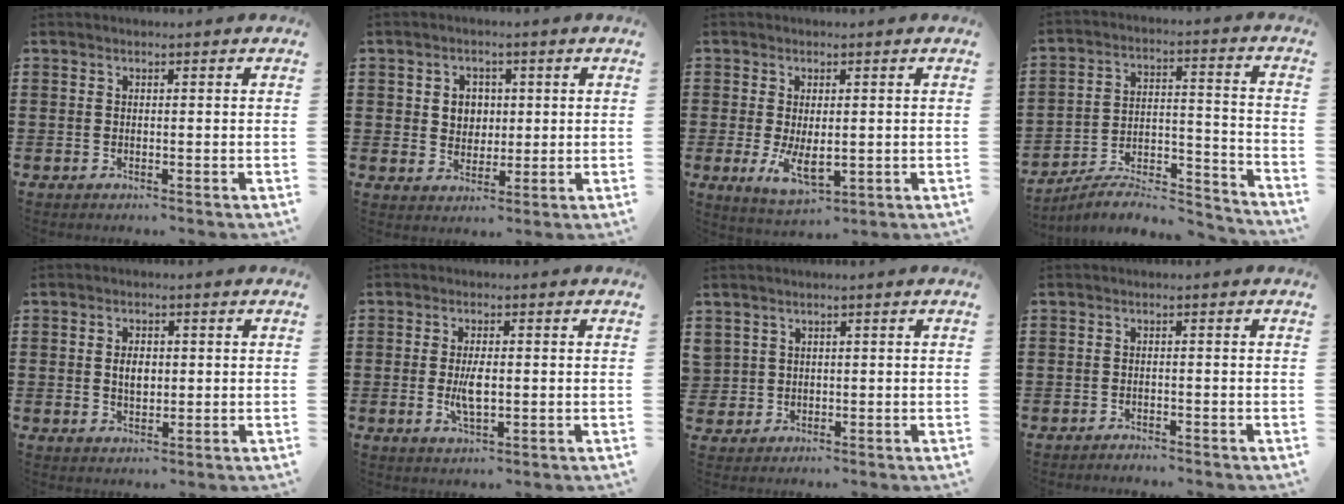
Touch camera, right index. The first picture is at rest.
{"total": 3.5, "force": [0.7, 3.3, 1.2], "torque": [-0.037, 0.012, 0.010]}
{"total": 5.6, "force": [-0.5, 2.6, 4.9], "torque": [-0.092, -0.008, -0.008]}
{"total": 6.5, "force": [-5.9, 1.4, 2.2], "torque": [-0.036, 0.005, -0.116]}
{"total": 3.2, "force": [0.2, 1.8, 2.6], "torque": [-0.046, 0.004, 0.000]}
{"total": 4.4, "force": [-0.4, 1.6, 4.1], "torque": [-0.089, -0.006, -0.011]}
{"total": 2.0, "force": [1.0, 1.7, -0.1], "torque": [-0.010, 0.007, 0.019]}
{"total": 1.0, "force": [-1.0, -0.1, 0.0], "torque": [-0.002, 0.001, -0.022]}